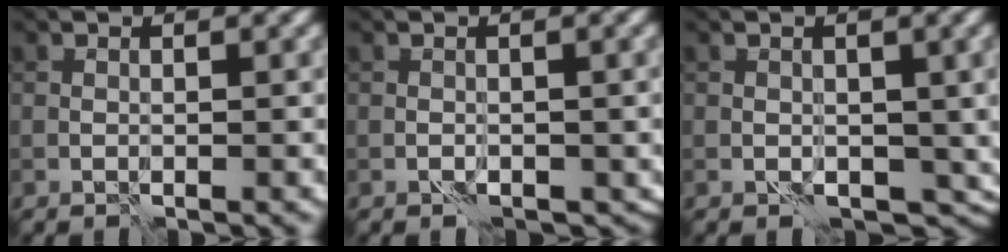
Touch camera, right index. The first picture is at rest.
{"total": 2.2, "force": [-0.9, 1.4, 1.3], "torque": [-0.014, -0.005, -0.009]}
{"total": 4.1, "force": [-1.1, 2.9, 2.7], "torque": [-0.025, -0.012, -0.008]}